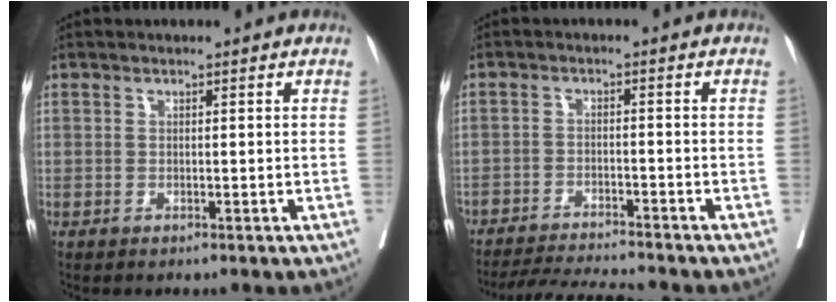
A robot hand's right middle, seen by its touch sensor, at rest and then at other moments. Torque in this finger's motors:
{"motor_torque": [1.07, -1.07, 0.40, 0.14]}